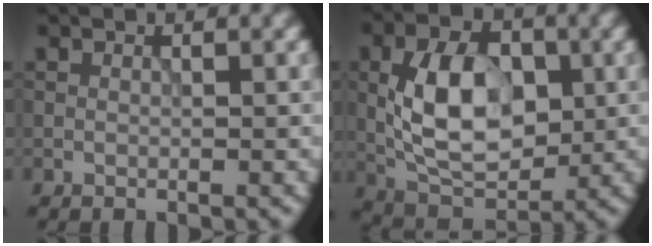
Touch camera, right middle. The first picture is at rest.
{"total": 8.2, "force": [-0.1, 5.0, 6.5], "torque": [-0.124, 0.000, -0.008]}